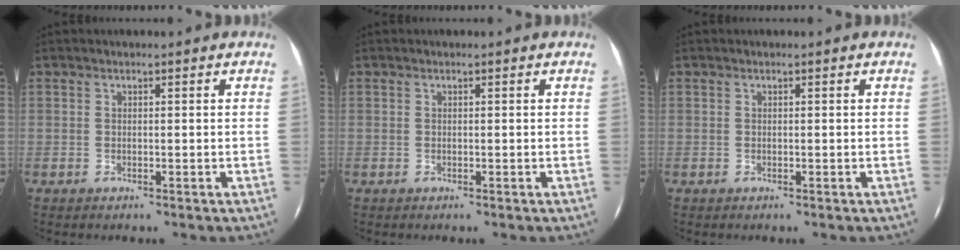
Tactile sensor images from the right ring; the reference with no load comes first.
{"total": 0.0}
{"total": 0.0}